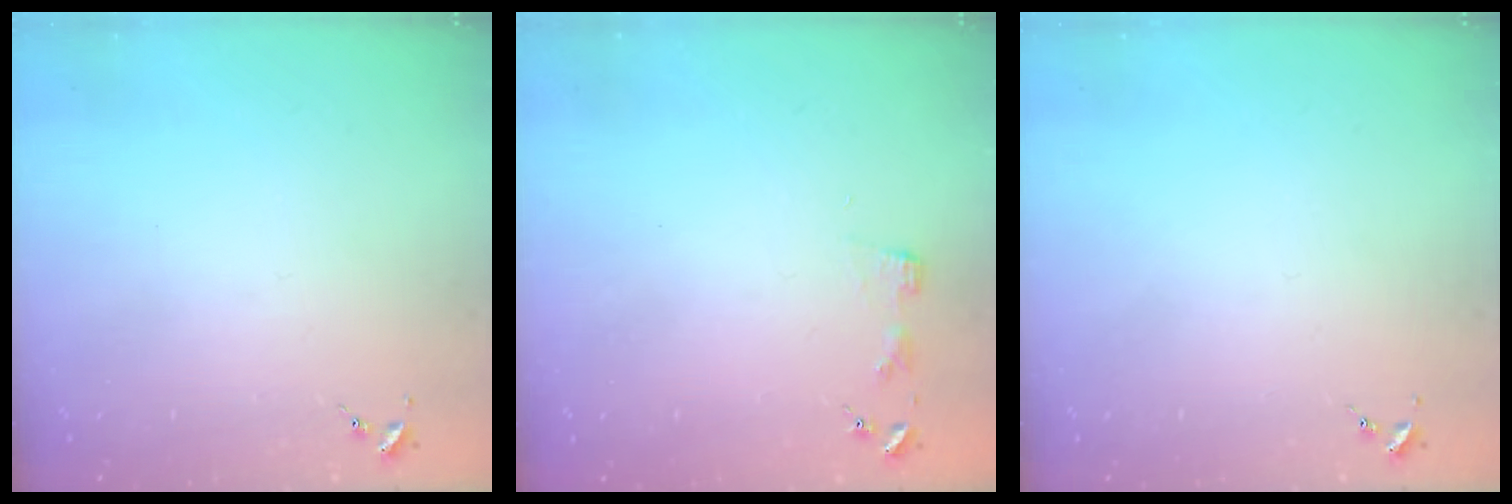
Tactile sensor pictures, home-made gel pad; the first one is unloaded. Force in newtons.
{"total": 2.9, "press": 2.9, "slide": 0.3}
{"total": 0.0}